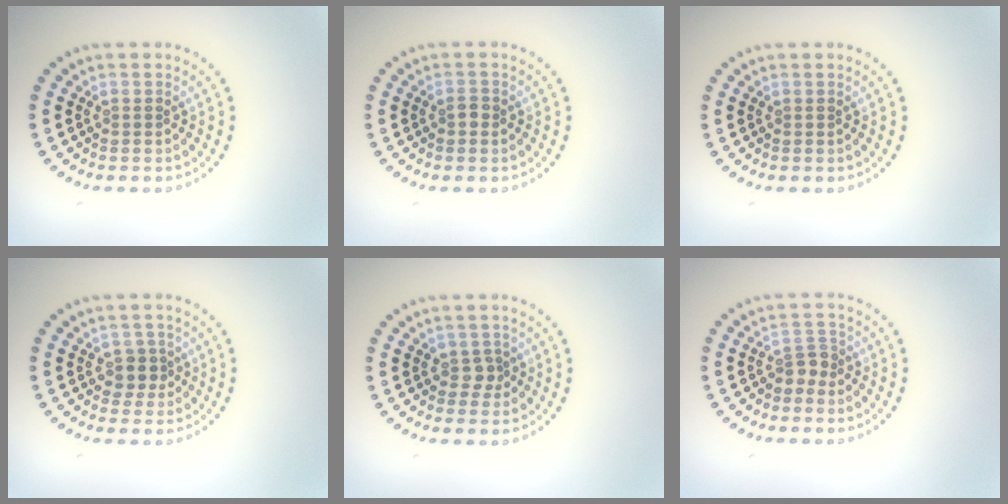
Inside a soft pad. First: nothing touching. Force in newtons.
{"total": 0.8, "press": 0.8, "slide": 0.1}
{"total": 0.0}
{"total": 1.8, "press": 1.4, "slide": 1.2}
{"total": 1.3, "press": 1.0, "slide": 0.7}
{"total": 1.7, "press": 1.3, "slide": 1.1}